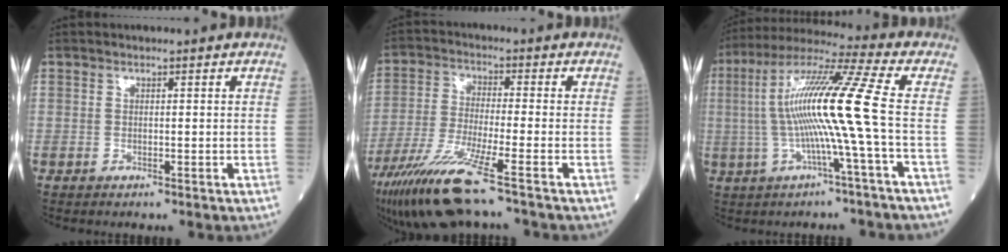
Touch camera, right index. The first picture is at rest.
{"total": 11.7, "force": [-8.0, 0.0, 8.6], "torque": [-0.178, -0.036, -0.150]}
{"total": 14.2, "force": [-0.8, -1.8, 14.1], "torque": [-0.268, 0.019, -0.024]}